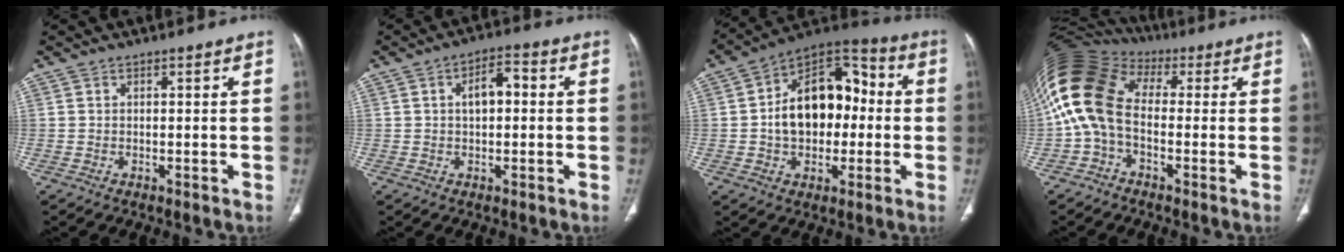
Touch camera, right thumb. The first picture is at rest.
{"total": 5.4, "force": [0.6, 3.0, 4.5], "torque": [-0.069, 0.020, 0.002]}
{"total": 18.0, "force": [-0.1, 12.0, 13.3], "torque": [-0.169, 0.042, -0.008]}
{"total": 15.3, "force": [-0.4, 10.4, 11.3], "torque": [-0.230, 0.049, -0.019]}